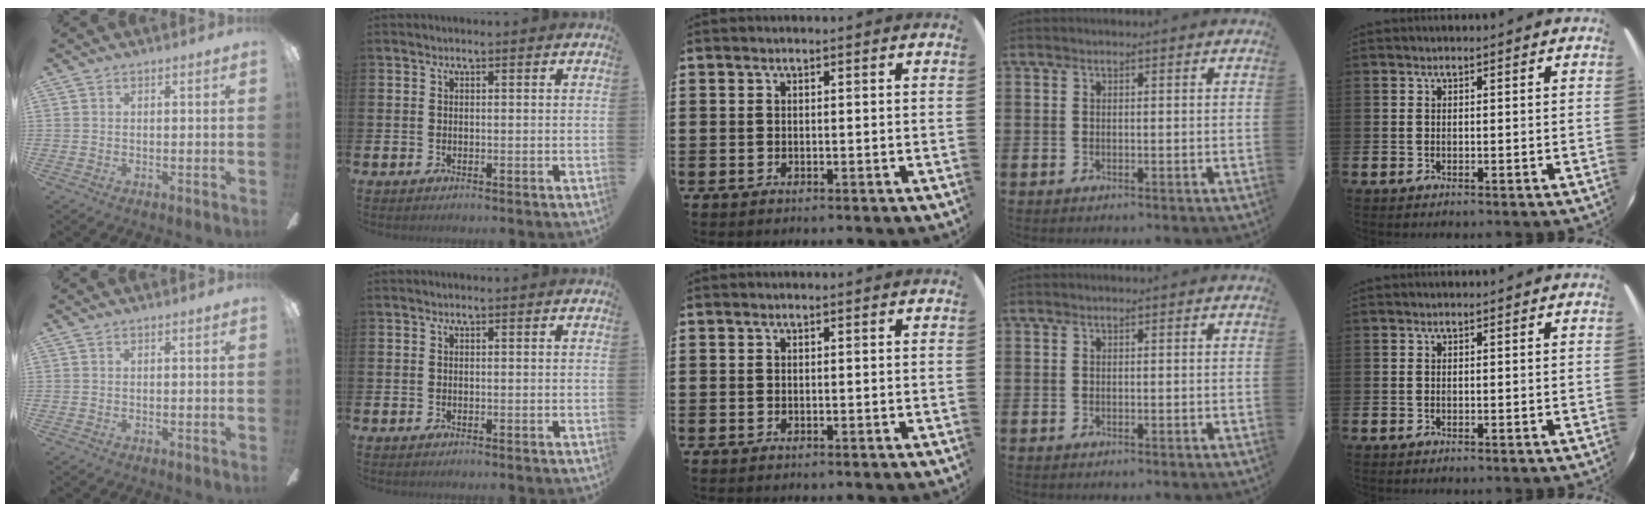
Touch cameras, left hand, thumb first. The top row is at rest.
{}